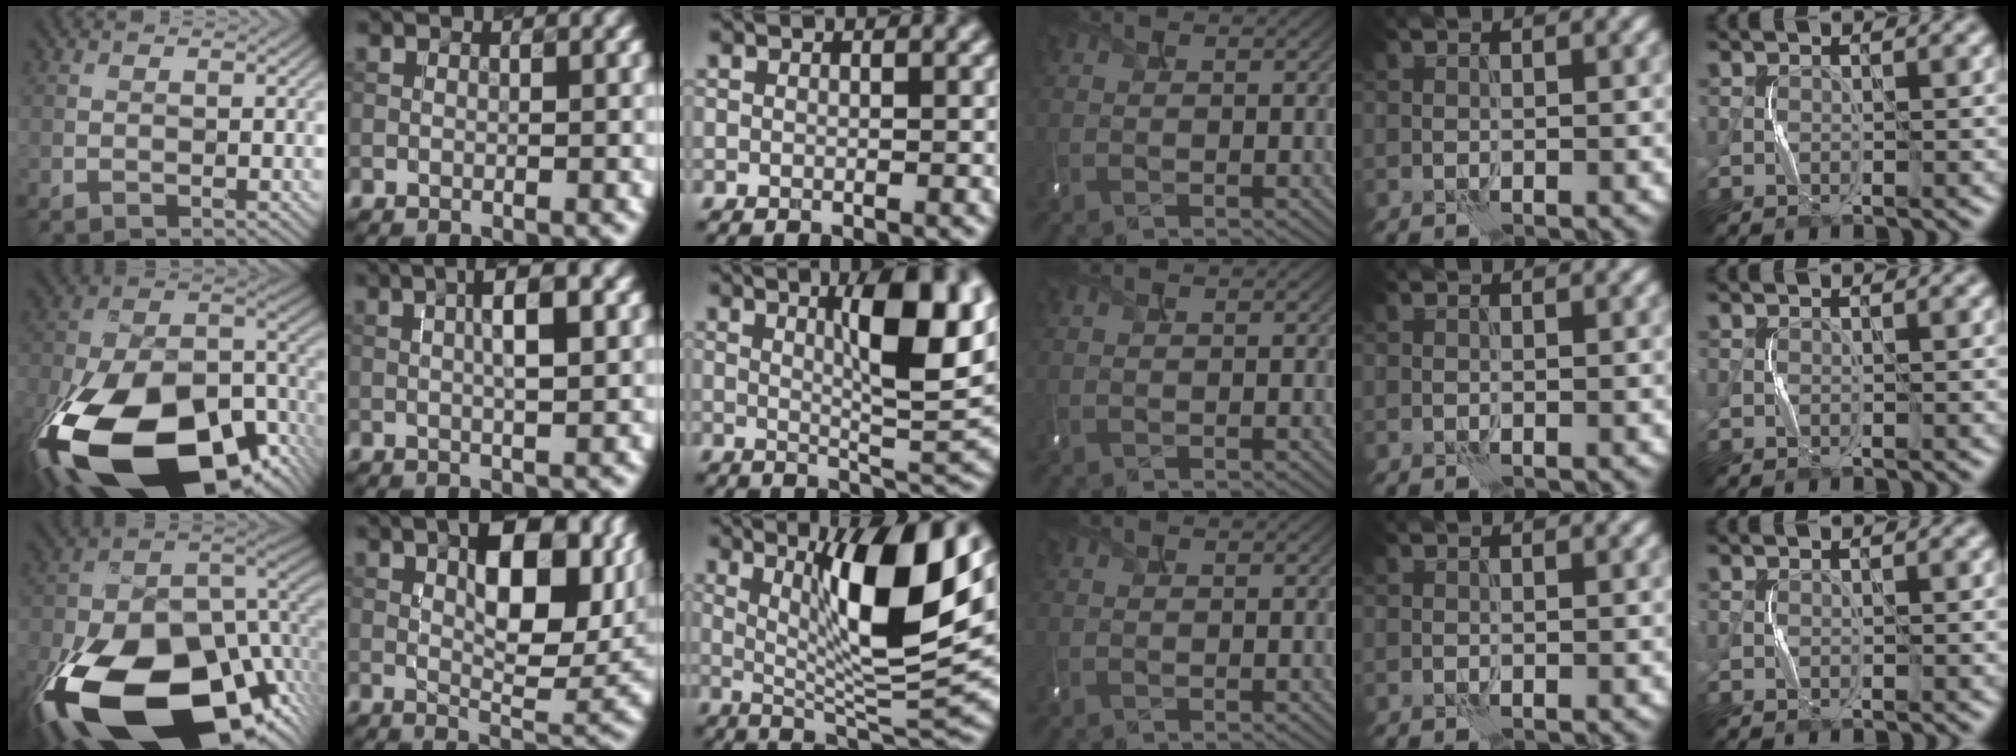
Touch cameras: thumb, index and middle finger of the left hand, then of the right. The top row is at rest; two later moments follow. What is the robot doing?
{"motion": "shake", "object": "tambourine"}